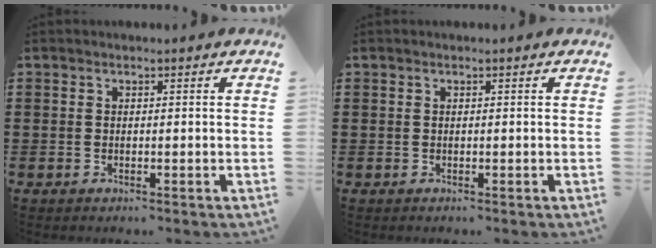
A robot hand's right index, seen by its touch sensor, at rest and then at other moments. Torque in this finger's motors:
{"motor_torque": [-0.77, 1.37, -0.82, -0.21]}